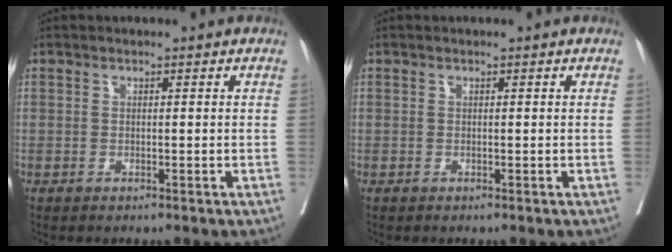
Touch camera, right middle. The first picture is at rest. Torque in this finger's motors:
{"motor_torque": [-0.12, -0.11, -0.01, -0.01]}